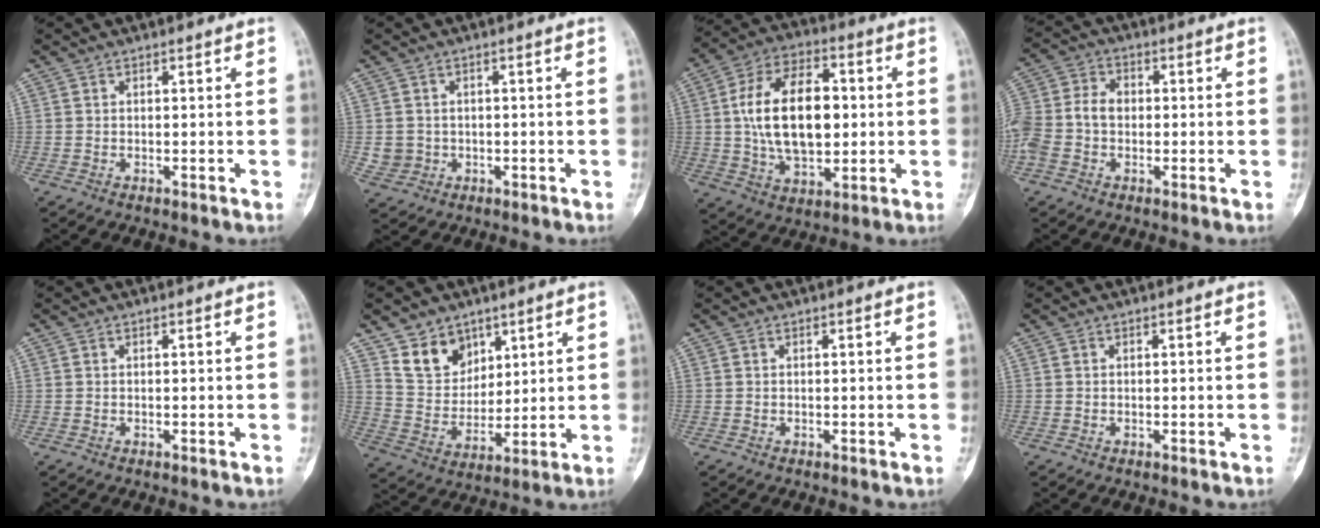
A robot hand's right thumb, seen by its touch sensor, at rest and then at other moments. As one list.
[{"total": 3.1, "force": [-0.3, 3.0, 0.7], "torque": [0.002, 0.005, 0.002]}, {"total": 17.8, "force": [1.3, 10.5, 14.4], "torque": [-0.228, 0.013, 0.023]}, {"total": 9.3, "force": [-1.3, 6.8, 6.1], "torque": [-0.135, 0.029, -0.034]}, {"total": 0.0}, {"total": 10.0, "force": [6.4, 7.1, 3.0], "torque": [-0.021, -0.049, 0.131]}, {"total": 0.0}, {"total": 0.0}]